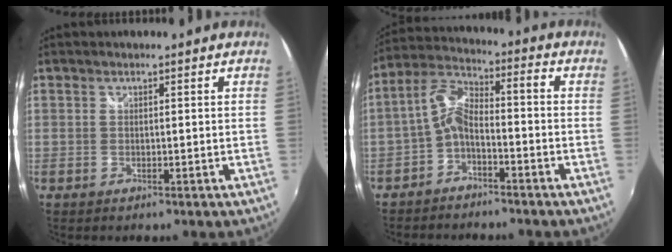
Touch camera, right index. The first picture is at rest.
{"total": 7.0, "force": [-3.5, 2.5, 5.6], "torque": [-0.135, 0.020, -0.069]}